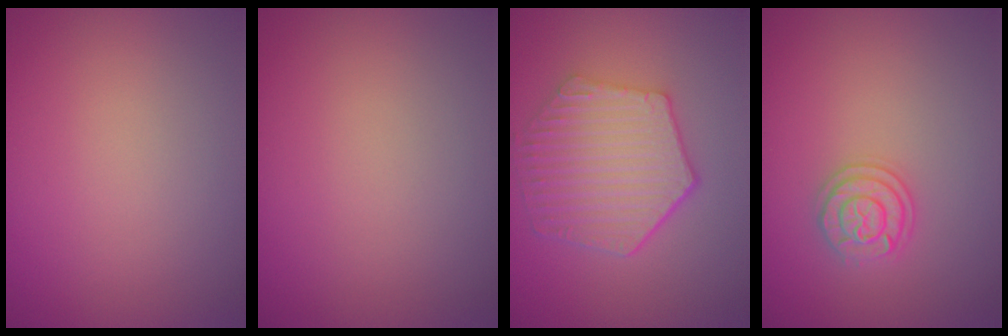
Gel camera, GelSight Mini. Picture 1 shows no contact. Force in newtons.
{"total": 0.0}
{"total": 6.2, "press": 4.6, "slide": 4.2}
{"total": 2.1, "press": 2.1, "slide": 0.3}